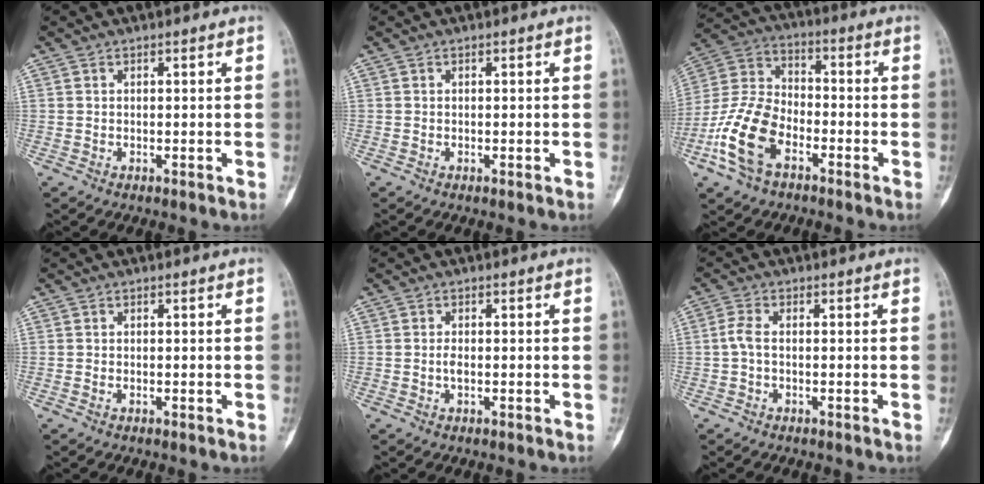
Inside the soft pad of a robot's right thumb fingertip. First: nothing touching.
{"total": 0.0}
{"total": 14.0, "force": [-6.3, 8.2, 9.3], "torque": [-0.197, 0.035, -0.129]}
{"total": 0.0}
{"total": 1.2, "force": [-0.2, 0.5, 1.0], "torque": [-0.020, 0.002, -0.005]}
{"total": 2.5, "force": [-0.4, 1.1, 2.2], "torque": [-0.055, 0.002, -0.014]}